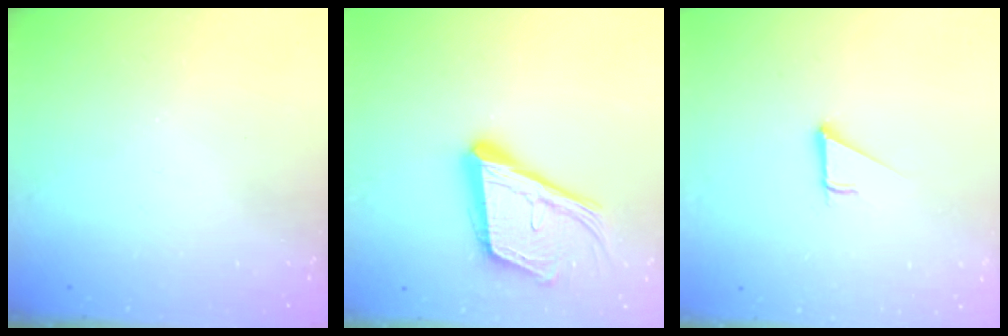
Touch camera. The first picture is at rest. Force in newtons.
{"total": 18.5, "press": 18.2, "slide": 3.5}
{"total": 2.7, "press": 2.7, "slide": 0.0}